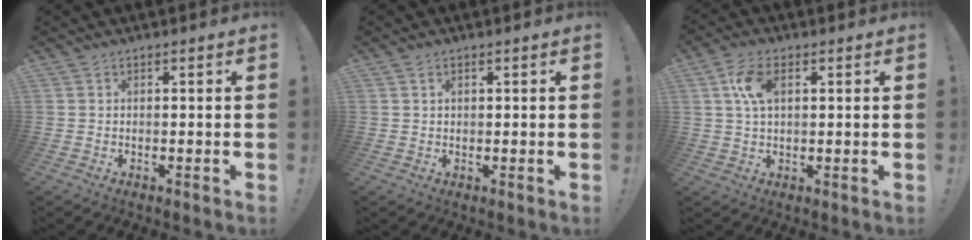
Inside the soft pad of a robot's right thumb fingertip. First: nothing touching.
{"total": 1.0, "force": [0.5, 0.8, 0.4], "torque": [-0.009, 0.002, 0.009]}
{"total": 8.1, "force": [2.2, 4.5, 6.3], "torque": [-0.117, 0.005, 0.040]}